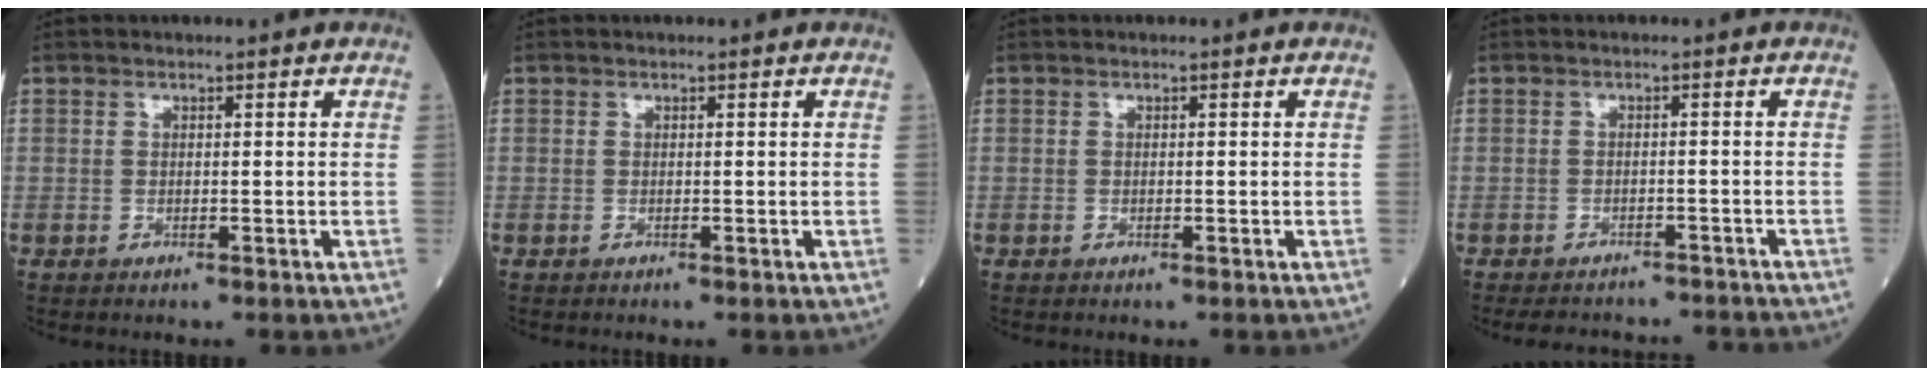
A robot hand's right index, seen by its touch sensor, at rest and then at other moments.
{"total": 0.0}
{"total": 0.0}
{"total": 9.8, "force": [-9.2, 2.8, 2.1], "torque": [-0.034, 0.008, -0.103]}